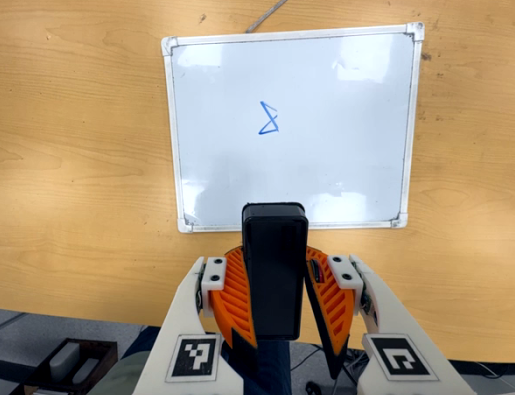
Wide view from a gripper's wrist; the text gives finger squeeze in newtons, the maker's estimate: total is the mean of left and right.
{"total": 10.9, "left": 9.8, "right": 12.0}